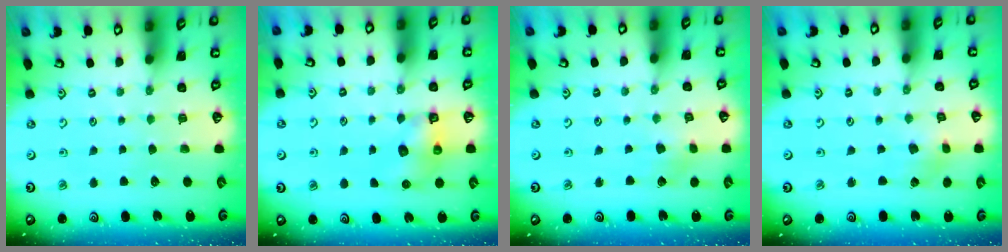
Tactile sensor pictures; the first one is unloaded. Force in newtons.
{"total": 6.0, "press": 6.0, "slide": 0.3}
{"total": 3.4, "press": 3.3, "slide": 0.3}
{"total": 3.1, "press": 3.0, "slide": 0.4}